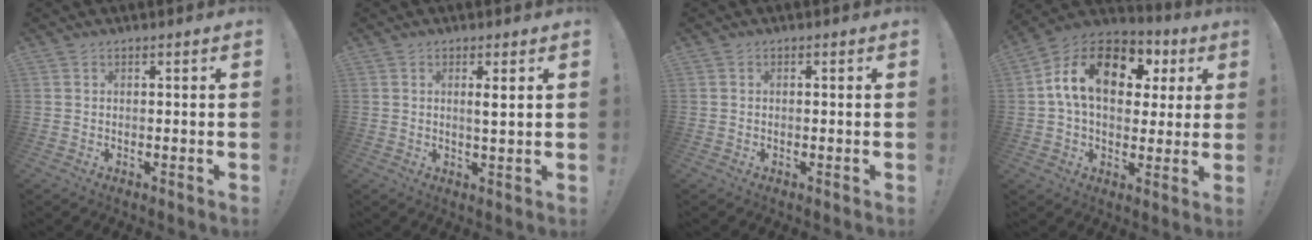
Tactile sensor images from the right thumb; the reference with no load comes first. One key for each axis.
{"total": 2.8, "fx": 1.2, "fy": 0.1, "fz": 2.5, "tx": -0.036, "ty": -0.009, "tz": 0.016}
{"total": 0.0}
{"total": 18.1, "fx": 5.2, "fy": 11.9, "fz": 12.6, "tx": -0.219, "ty": 0.003, "tz": 0.094}